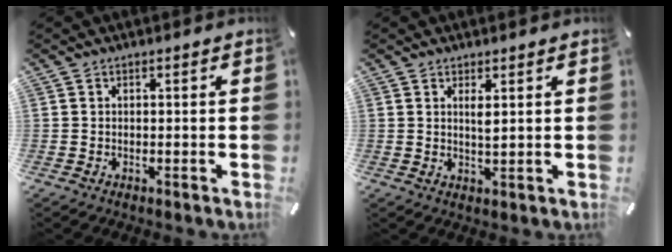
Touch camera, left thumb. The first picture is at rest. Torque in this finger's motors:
{"motor_torque": [0.64, 0.50, 0.65, -0.21, 0.07]}